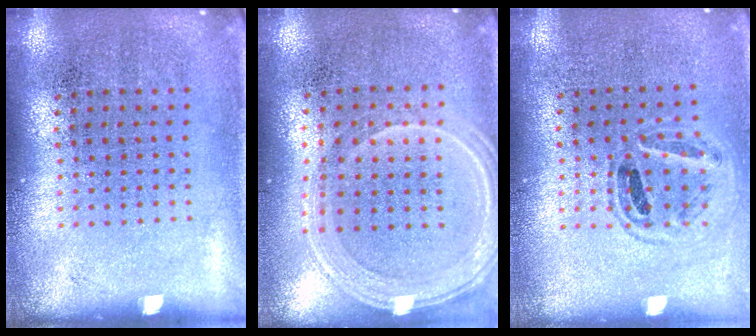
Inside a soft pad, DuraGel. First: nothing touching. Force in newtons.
{"total": 1.2, "press": 1.1, "slide": 0.3}
{"total": 0.9, "press": 0.9, "slide": 0.2}